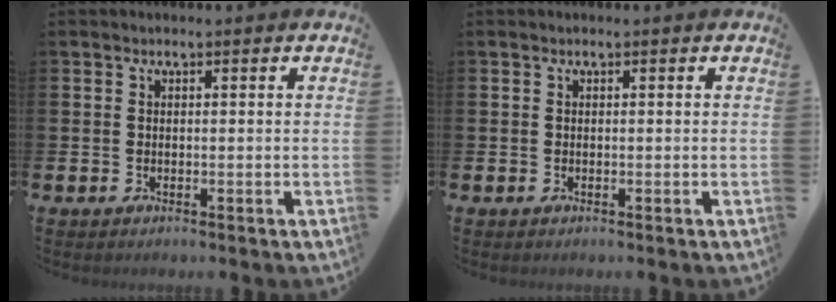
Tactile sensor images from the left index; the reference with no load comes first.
{"total": 0.0}